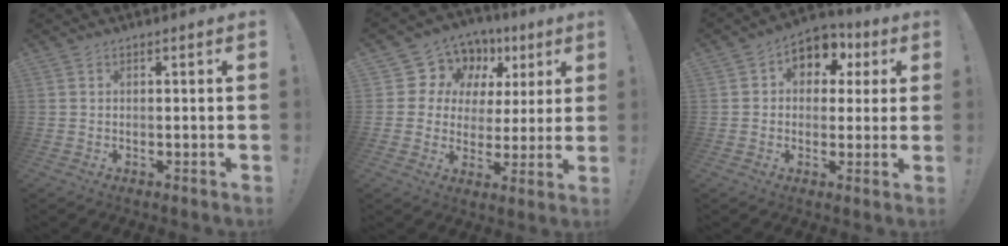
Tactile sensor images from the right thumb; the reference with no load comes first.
{"total": 10.4, "force": [5.1, 8.7, 2.4], "torque": [-0.037, -0.040, 0.105]}
{"total": 8.1, "force": [2.1, 6.9, 3.6], "torque": [-0.043, -0.004, 0.042]}